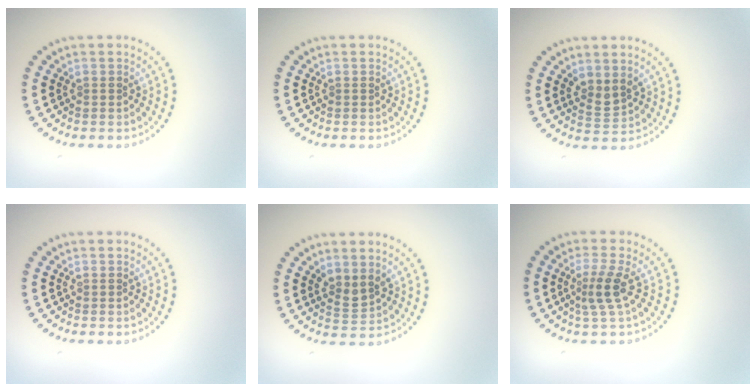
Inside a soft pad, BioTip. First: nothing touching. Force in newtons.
{"total": 0.0}
{"total": 1.8, "press": 1.4, "slide": 1.2}
{"total": 0.0}
{"total": 1.8, "press": 1.3, "slide": 1.3}
{"total": 2.5, "press": 1.8, "slide": 1.6}